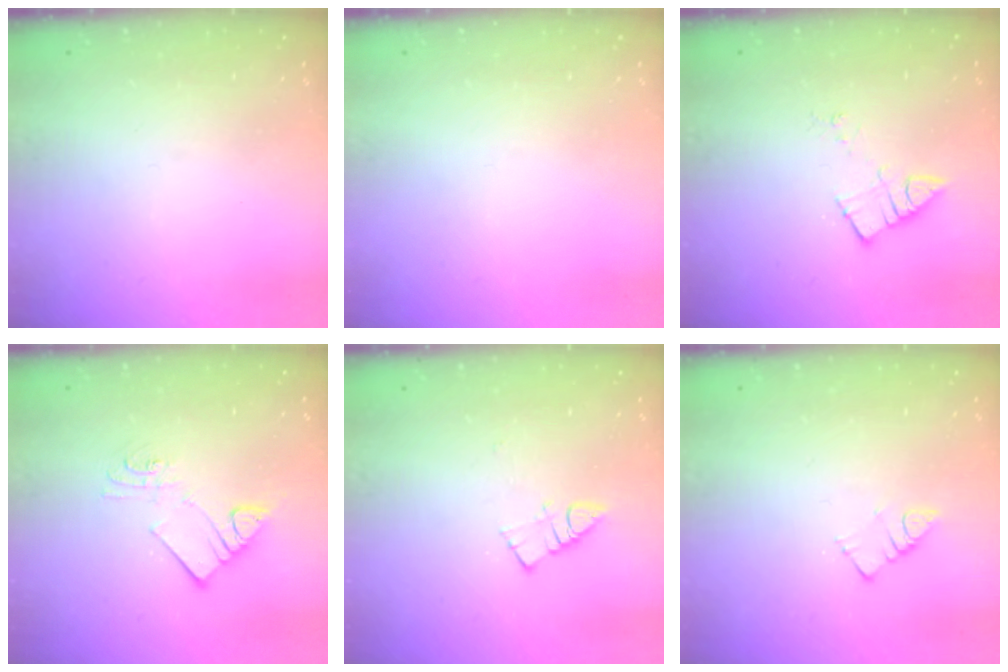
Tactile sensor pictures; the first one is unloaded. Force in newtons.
{"total": 0.0}
{"total": 5.0, "press": 5.0, "slide": 0.4}
{"total": 9.1, "press": 9.1, "slide": 0.5}
{"total": 3.9, "press": 3.9, "slide": 0.5}
{"total": 3.2, "press": 3.1, "slide": 0.5}